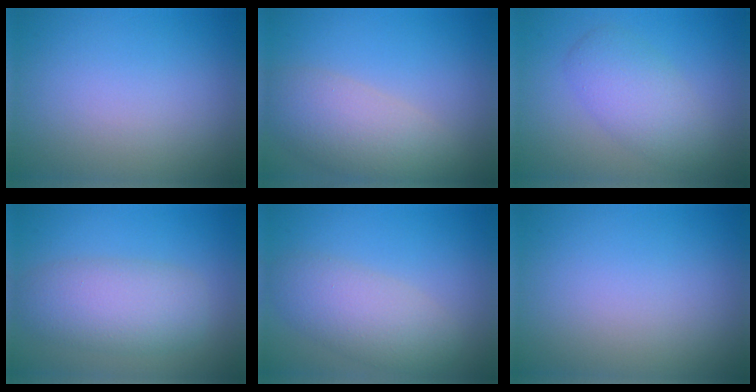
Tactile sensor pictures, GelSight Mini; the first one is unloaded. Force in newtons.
{"total": 5.5, "press": 5.5, "slide": 0.4}
{"total": 3.9, "press": 3.9, "slide": 0.1}
{"total": 5.4, "press": 5.4, "slide": 0.2}
{"total": 4.6, "press": 4.6, "slide": 0.0}
{"total": 0.0}